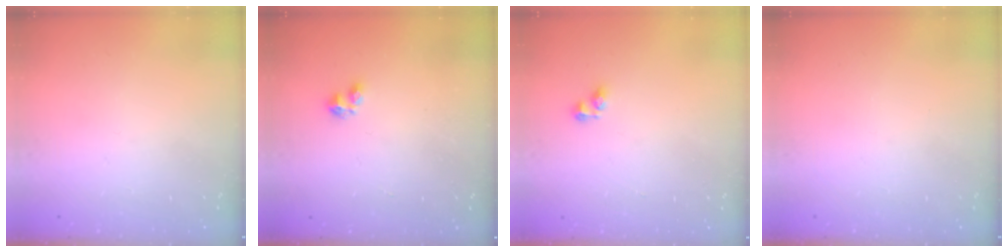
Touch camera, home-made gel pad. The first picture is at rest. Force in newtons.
{"total": 2.2, "press": 2.2, "slide": 0.4}
{"total": 2.8, "press": 2.8, "slide": 0.3}
{"total": 0.0}